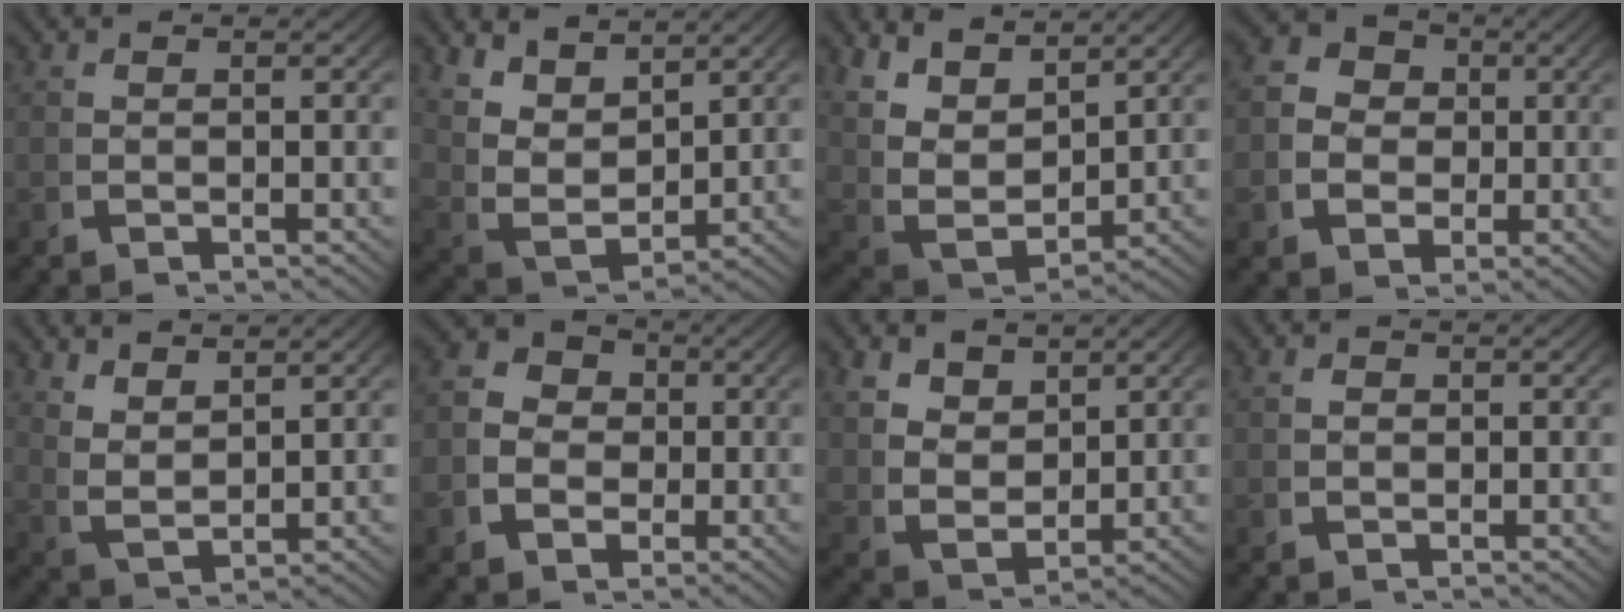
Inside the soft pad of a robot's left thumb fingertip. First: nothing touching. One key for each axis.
{"total": 6.3, "fx": 2.2, "fy": 4.1, "fz": 4.1, "tx": -0.105, "ty": -0.018, "tz": 0.049}
{"total": 8.0, "fx": 2.7, "fy": 5.3, "fz": 5.4, "tx": -0.136, "ty": -0.020, "tz": 0.055}
{"total": 7.3, "fx": 0.6, "fy": 6.5, "fz": 3.3, "tx": -0.070, "ty": -0.010, "tz": 0.003}
{"total": 3.8, "fx": 2.2, "fy": 2.0, "fz": 2.4, "tx": -0.057, "ty": -0.016, "tz": 0.058}
{"total": 7.4, "fx": 0.4, "fy": 6.6, "fz": 3.2, "tx": -0.060, "ty": -0.002, "tz": -0.006}
{"total": 4.8, "fx": 1.7, "fy": 3.3, "fz": 3.0, "tx": -0.075, "ty": -0.023, "tz": 0.046}
{"total": 0.6, "fx": 0.2, "fy": 0.5, "fz": 0.3, "tx": -0.007, "ty": -0.004, "tz": 0.005}